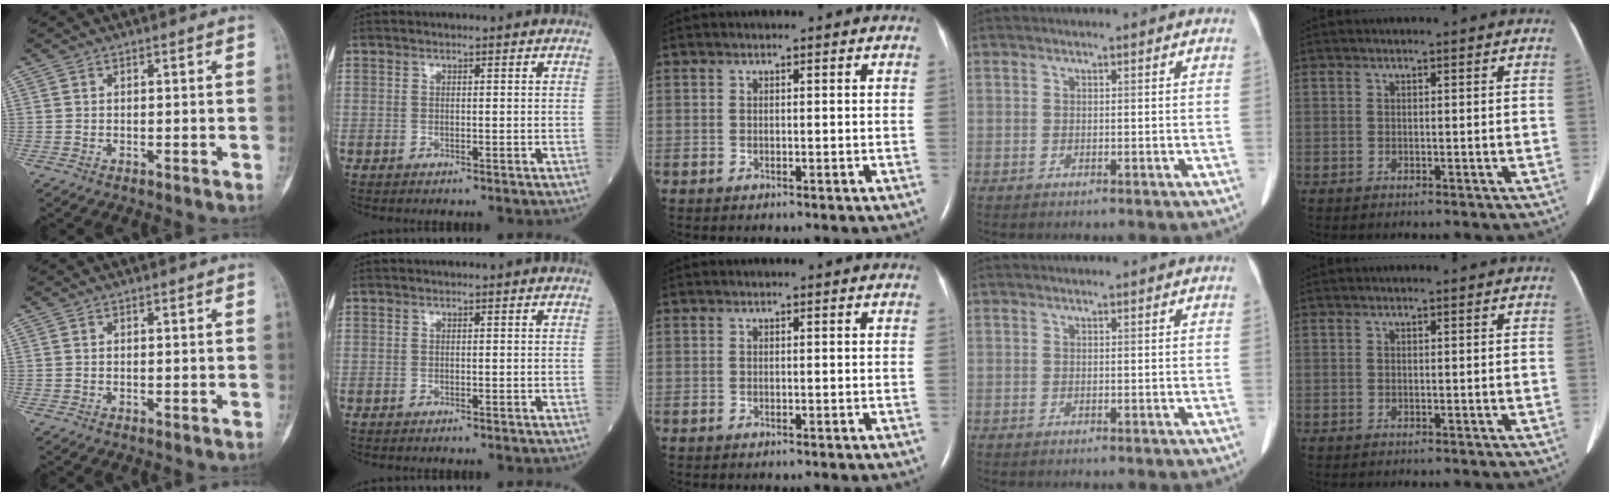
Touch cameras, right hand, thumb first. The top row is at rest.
{}